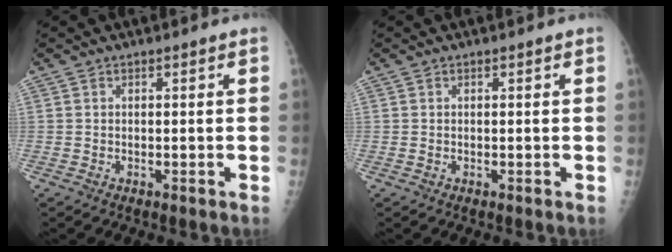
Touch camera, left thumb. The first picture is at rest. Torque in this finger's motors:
{"motor_torque": [-0.30, -0.05, 0.07, 0.01, 0.01]}